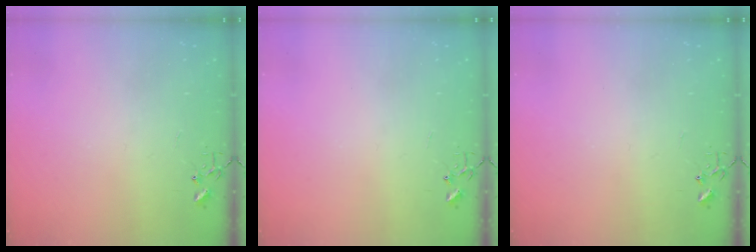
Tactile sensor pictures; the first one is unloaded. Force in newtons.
{"total": 0.0}
{"total": 0.0}